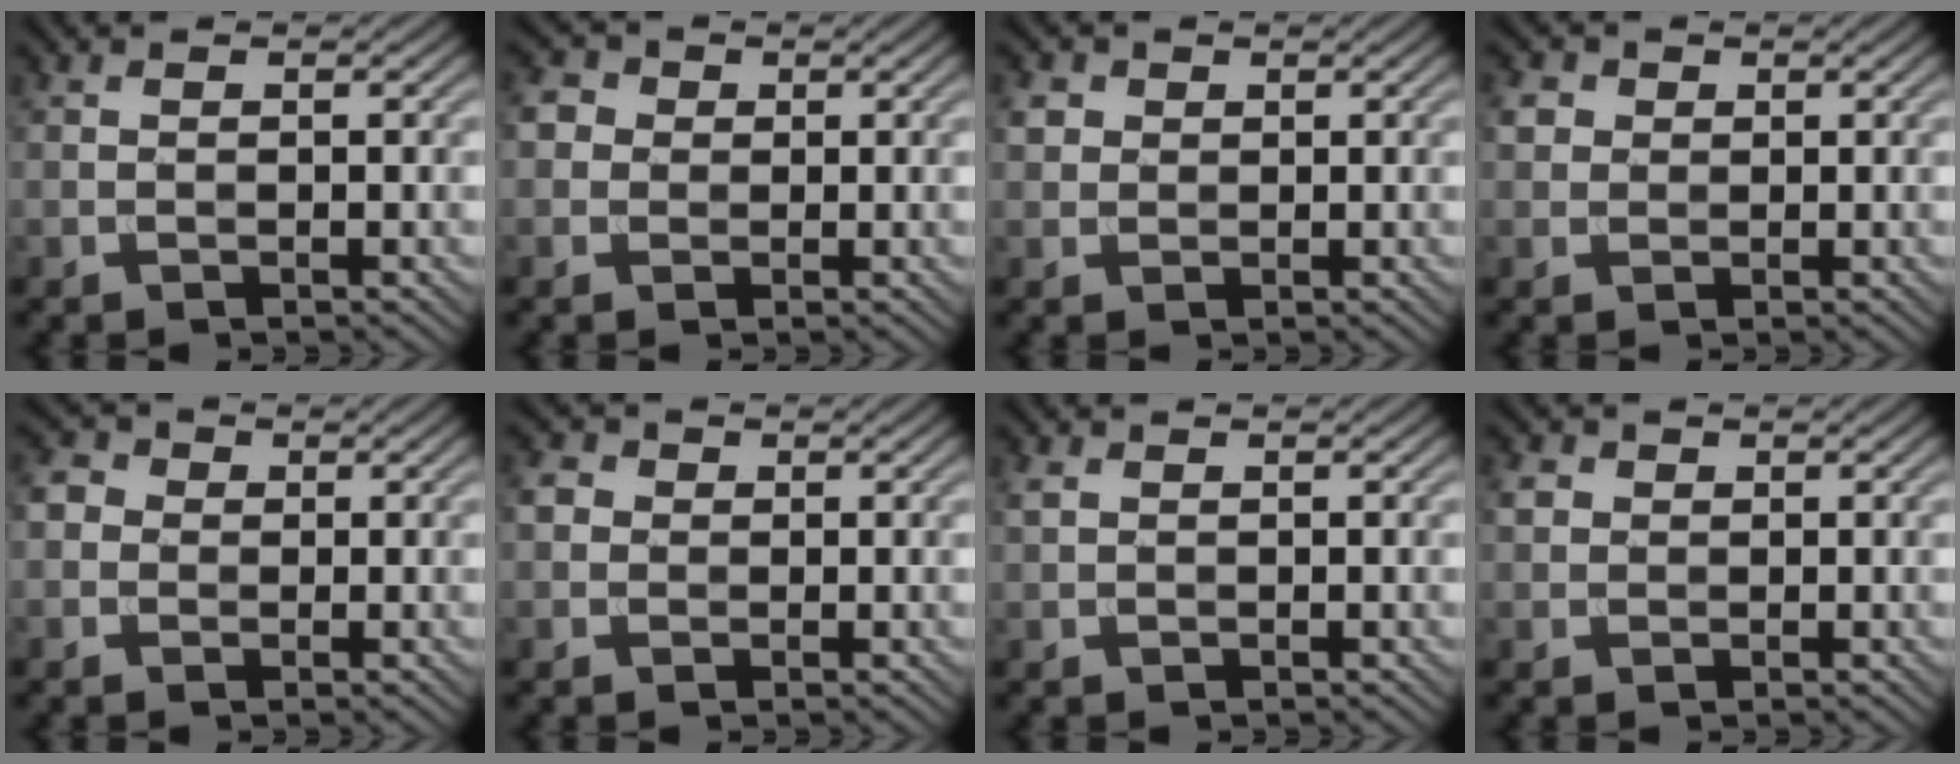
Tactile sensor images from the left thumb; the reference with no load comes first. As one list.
[{"total": 3.1, "force": [0.5, 2.8, 1.1], "torque": [-0.033, 0.008, 0.001]}, {"total": 2.1, "force": [0.7, 1.9, 0.7], "torque": [-0.019, 0.000, 0.012]}, {"total": 2.6, "force": [0.7, 2.3, 0.9], "torque": [-0.026, 0.002, 0.011]}, {"total": 2.8, "force": [0.0, 2.7, 1.0], "torque": [-0.029, 0.005, -0.007]}, {"total": 2.6, "force": [0.3, 2.4, 0.9], "torque": [-0.031, 0.006, -0.001]}, {"total": 1.0, "force": [0.5, 0.6, 0.5], "torque": [-0.016, 0.002, 0.011]}, {"total": 1.8, "force": [0.5, 1.7, 0.6], "torque": [-0.016, 0.001, 0.006]}]